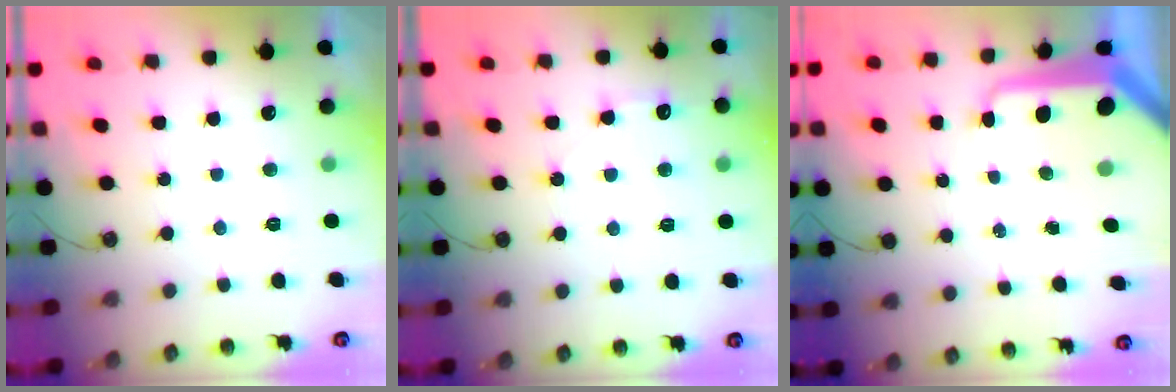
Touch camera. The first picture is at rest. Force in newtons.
{"total": 5.7, "press": 5.6, "slide": 0.7}
{"total": 13.7, "press": 13.6, "slide": 1.4}